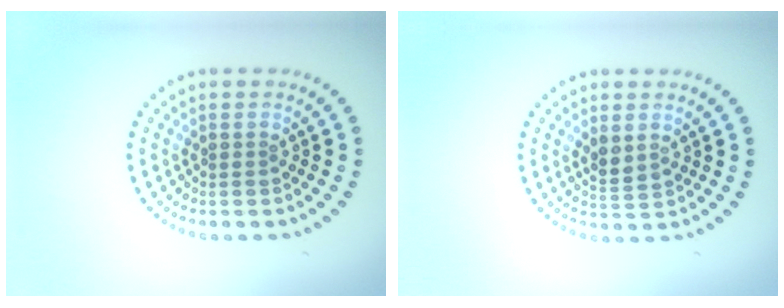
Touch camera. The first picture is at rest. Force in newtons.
{"total": 1.9, "press": 1.8, "slide": 0.7}